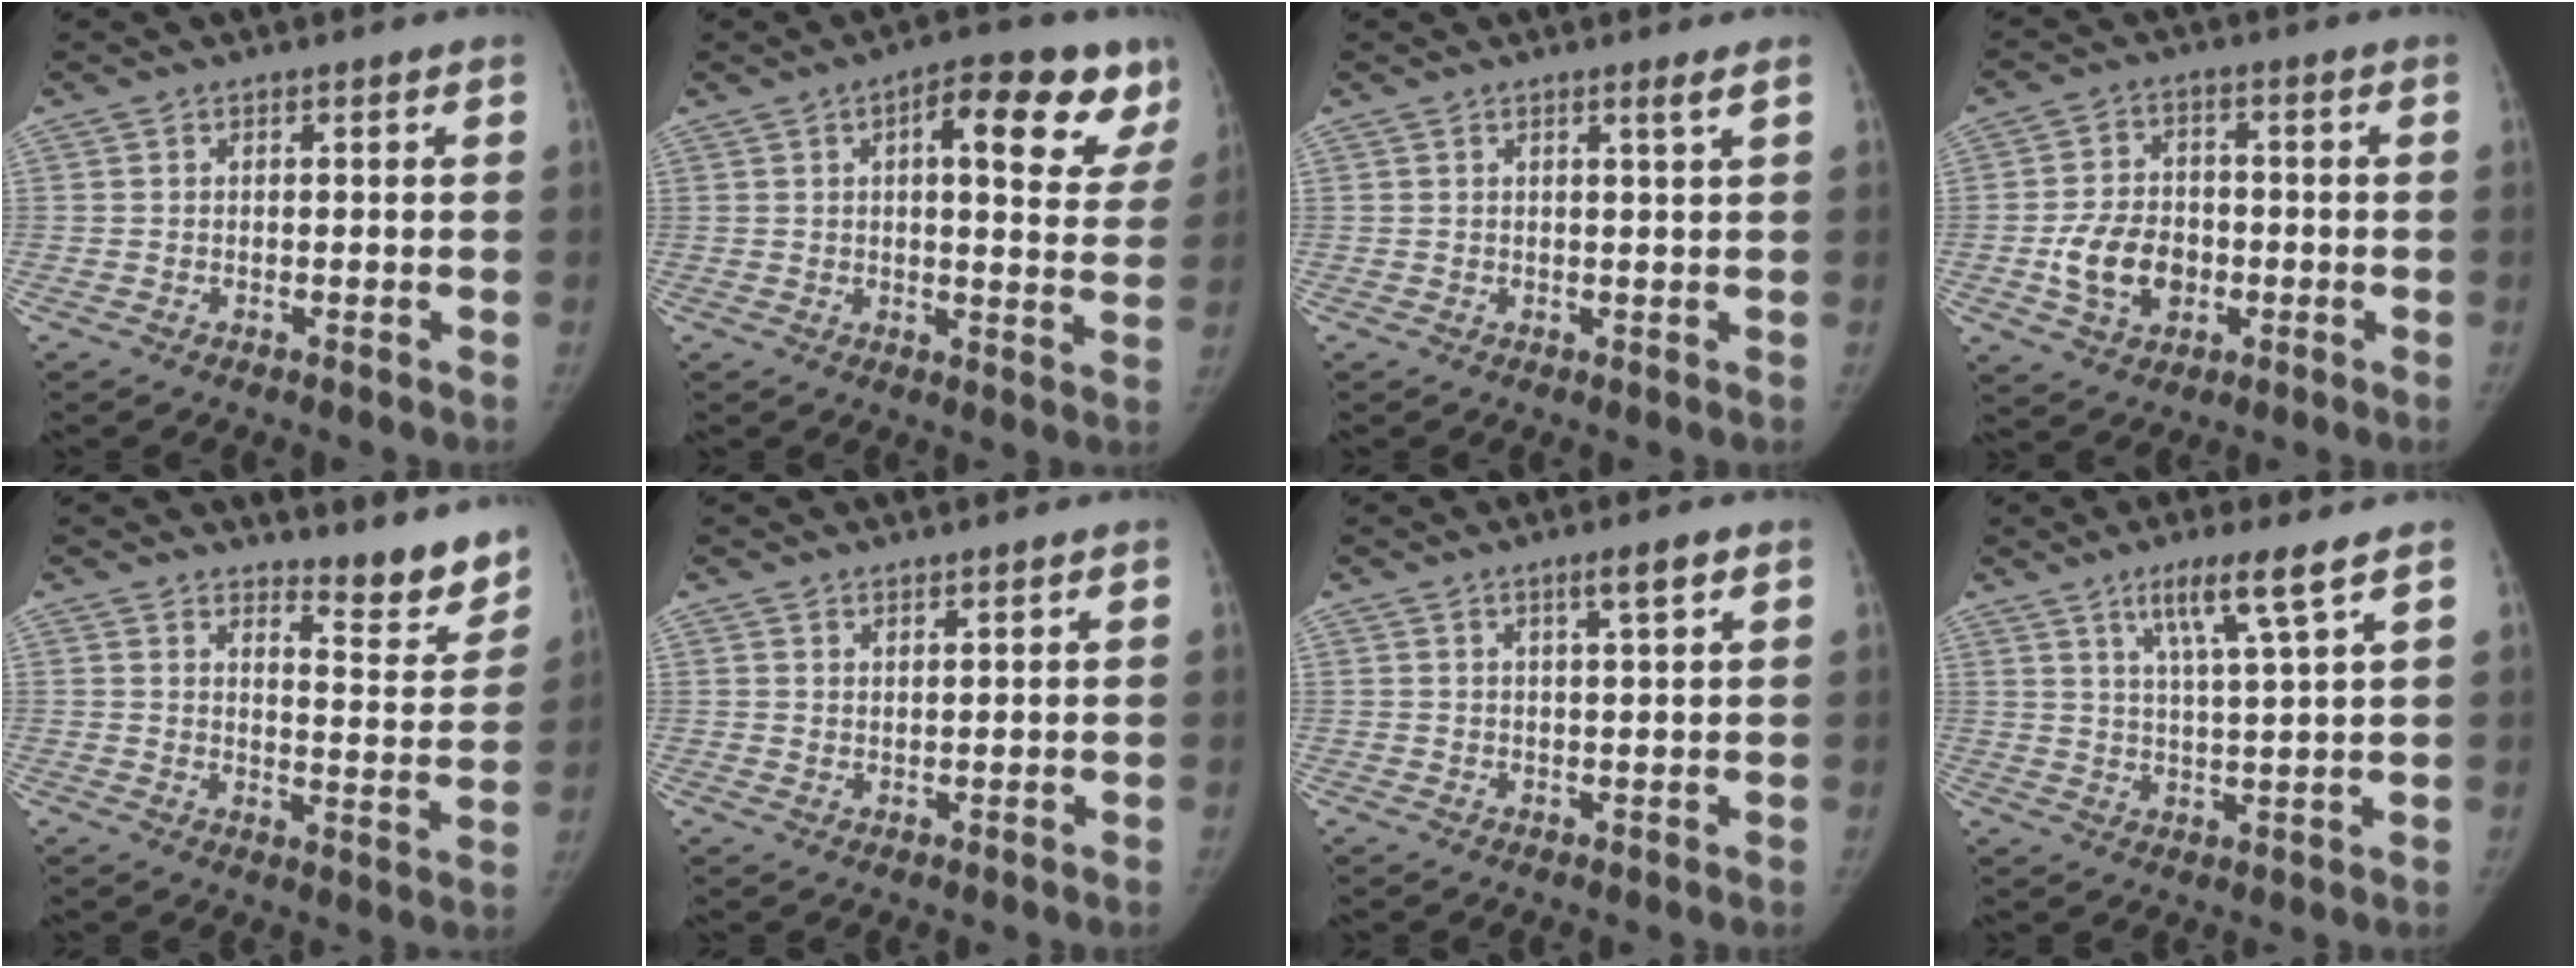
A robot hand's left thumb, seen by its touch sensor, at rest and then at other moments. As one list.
[{"total": 15.9, "force": [7.3, 5.9, 12.8], "torque": [-0.125, -0.015, 0.089]}, {"total": 1.5, "force": [0.9, -0.5, 1.2], "torque": [-0.025, -0.010, 0.018]}, {"total": 10.1, "force": [-2.3, 7.7, 6.1], "torque": [-0.086, 0.013, -0.035]}, {"total": 9.7, "force": [8.8, 2.4, 3.2], "torque": [-0.009, -0.089, 0.113]}, {"total": 1.6, "force": [1.4, 0.4, 0.6], "torque": [0.000, -0.012, 0.026]}, {"total": 3.2, "force": [1.8, 0.1, 2.6], "torque": [-0.041, -0.008, 0.032]}, {"total": 7.8, "force": [4.7, -0.3, 6.2], "torque": [-0.114, -0.029, 0.089]}]